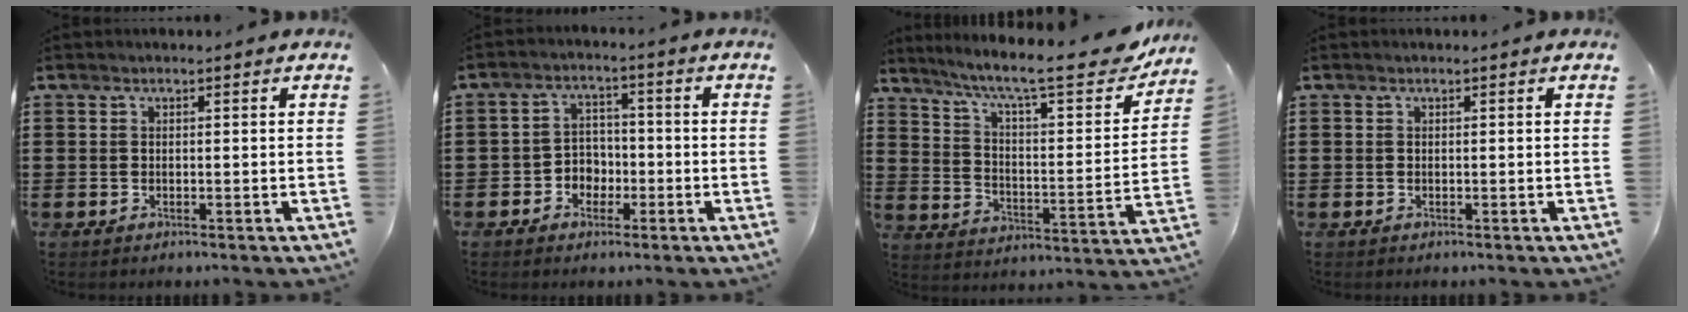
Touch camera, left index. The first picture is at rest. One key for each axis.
{"total": 3.8, "fx": -2.0, "fy": 3.0, "fz": 1.2, "tx": -0.033, "ty": 0.010, "tz": -0.043}
{"total": 11.2, "fx": 8.8, "fy": 1.3, "fz": 6.8, "tx": -0.139, "ty": -0.055, "tz": 0.139}
{"total": 0.0}